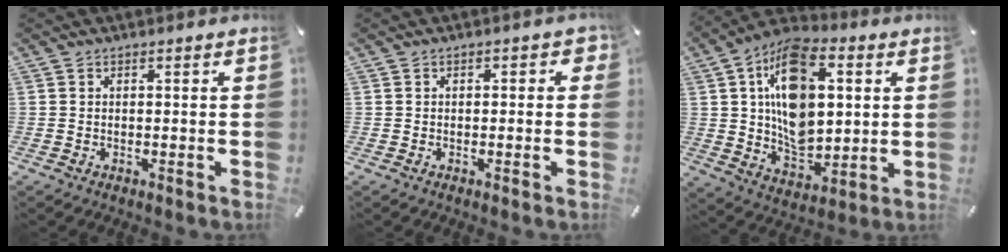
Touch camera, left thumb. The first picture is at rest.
{"total": 2.0, "force": [-0.6, 1.3, 1.3], "torque": [-0.016, 0.007, -0.015]}
{"total": 18.1, "force": [3.9, 12.1, 12.9], "torque": [-0.223, -0.007, 0.069]}